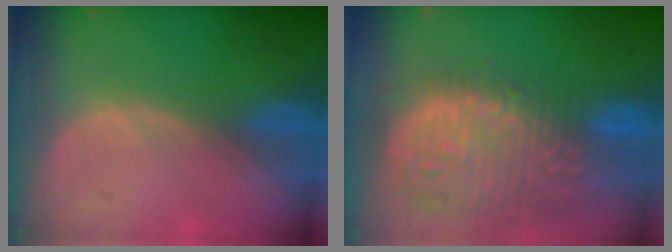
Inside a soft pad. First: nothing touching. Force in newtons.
{"total": 15.3, "press": 12.7, "slide": 8.5}